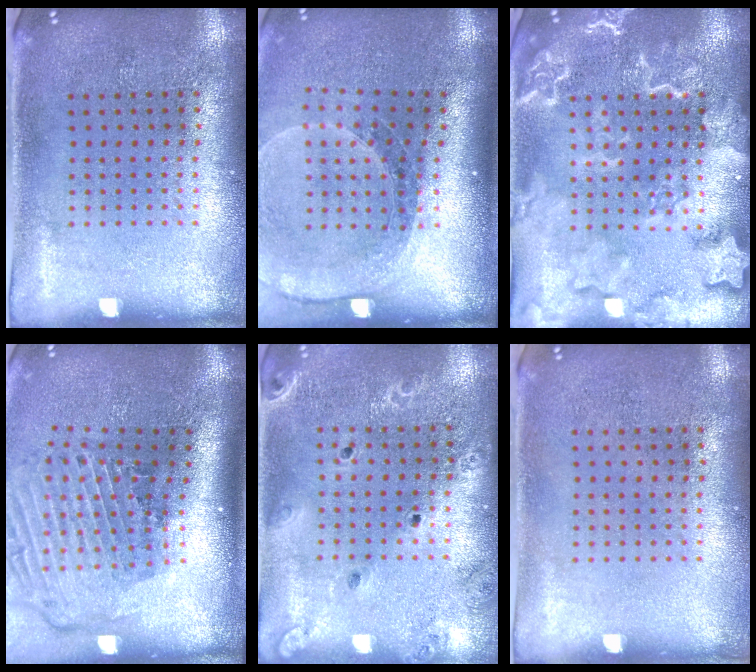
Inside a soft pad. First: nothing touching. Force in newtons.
{"total": 1.8, "press": 1.7, "slide": 0.6}
{"total": 4.8, "press": 4.7, "slide": 0.7}
{"total": 3.0, "press": 2.0, "slide": 2.2}
{"total": 1.7, "press": 1.7, "slide": 0.4}
{"total": 0.0}